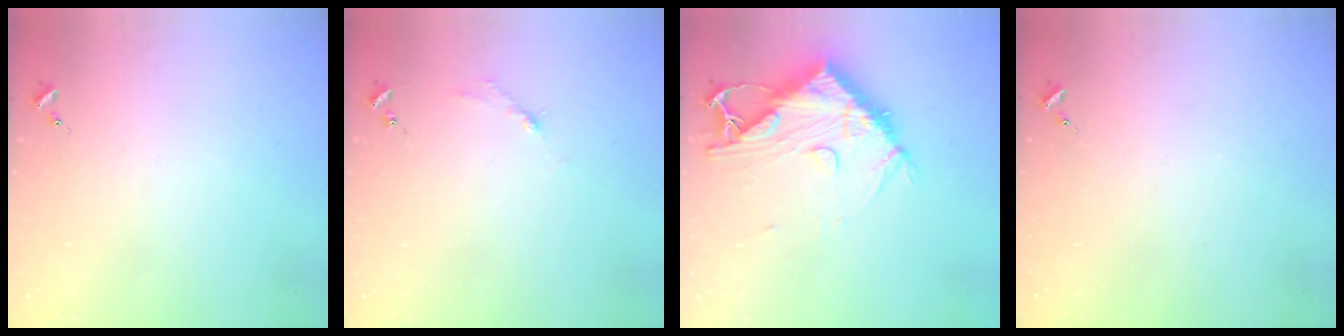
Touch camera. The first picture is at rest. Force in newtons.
{"total": 2.7, "press": 2.7, "slide": 0.4}
{"total": 13.2, "press": 13.1, "slide": 1.4}
{"total": 0.0}